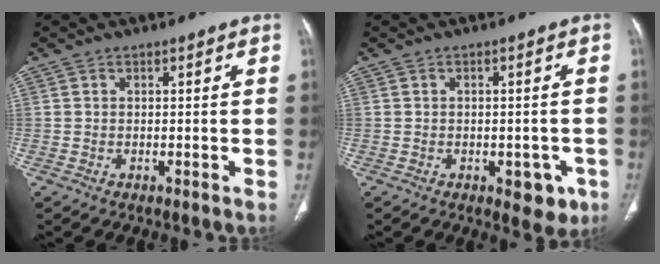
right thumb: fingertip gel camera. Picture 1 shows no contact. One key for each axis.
{"total": 5.3, "fx": -2.2, "fy": 3.1, "fz": 3.7, "tx": -0.017, "ty": 0.006, "tz": -0.022}